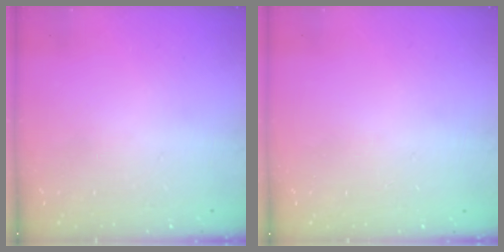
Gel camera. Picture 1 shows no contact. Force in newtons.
{"total": 0.7, "press": 0.7, "slide": 0.1}